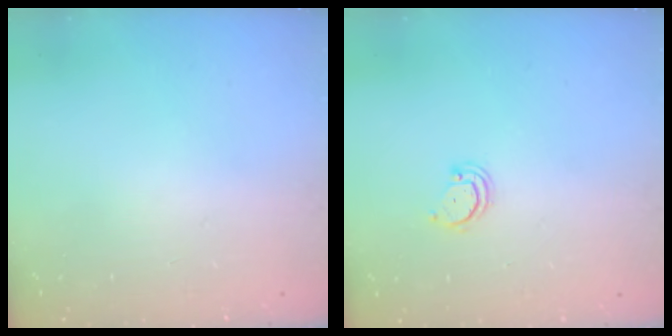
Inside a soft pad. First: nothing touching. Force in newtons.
{"total": 2.9, "press": 2.9, "slide": 0.2}